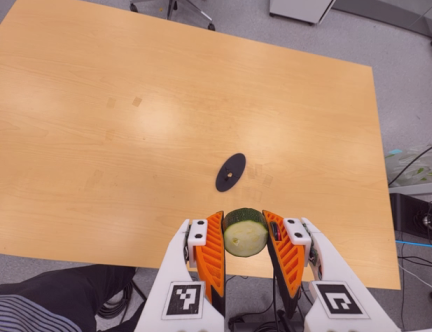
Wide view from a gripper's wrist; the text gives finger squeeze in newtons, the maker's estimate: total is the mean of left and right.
{"total": 12.2, "left": 11.7, "right": 12.7}